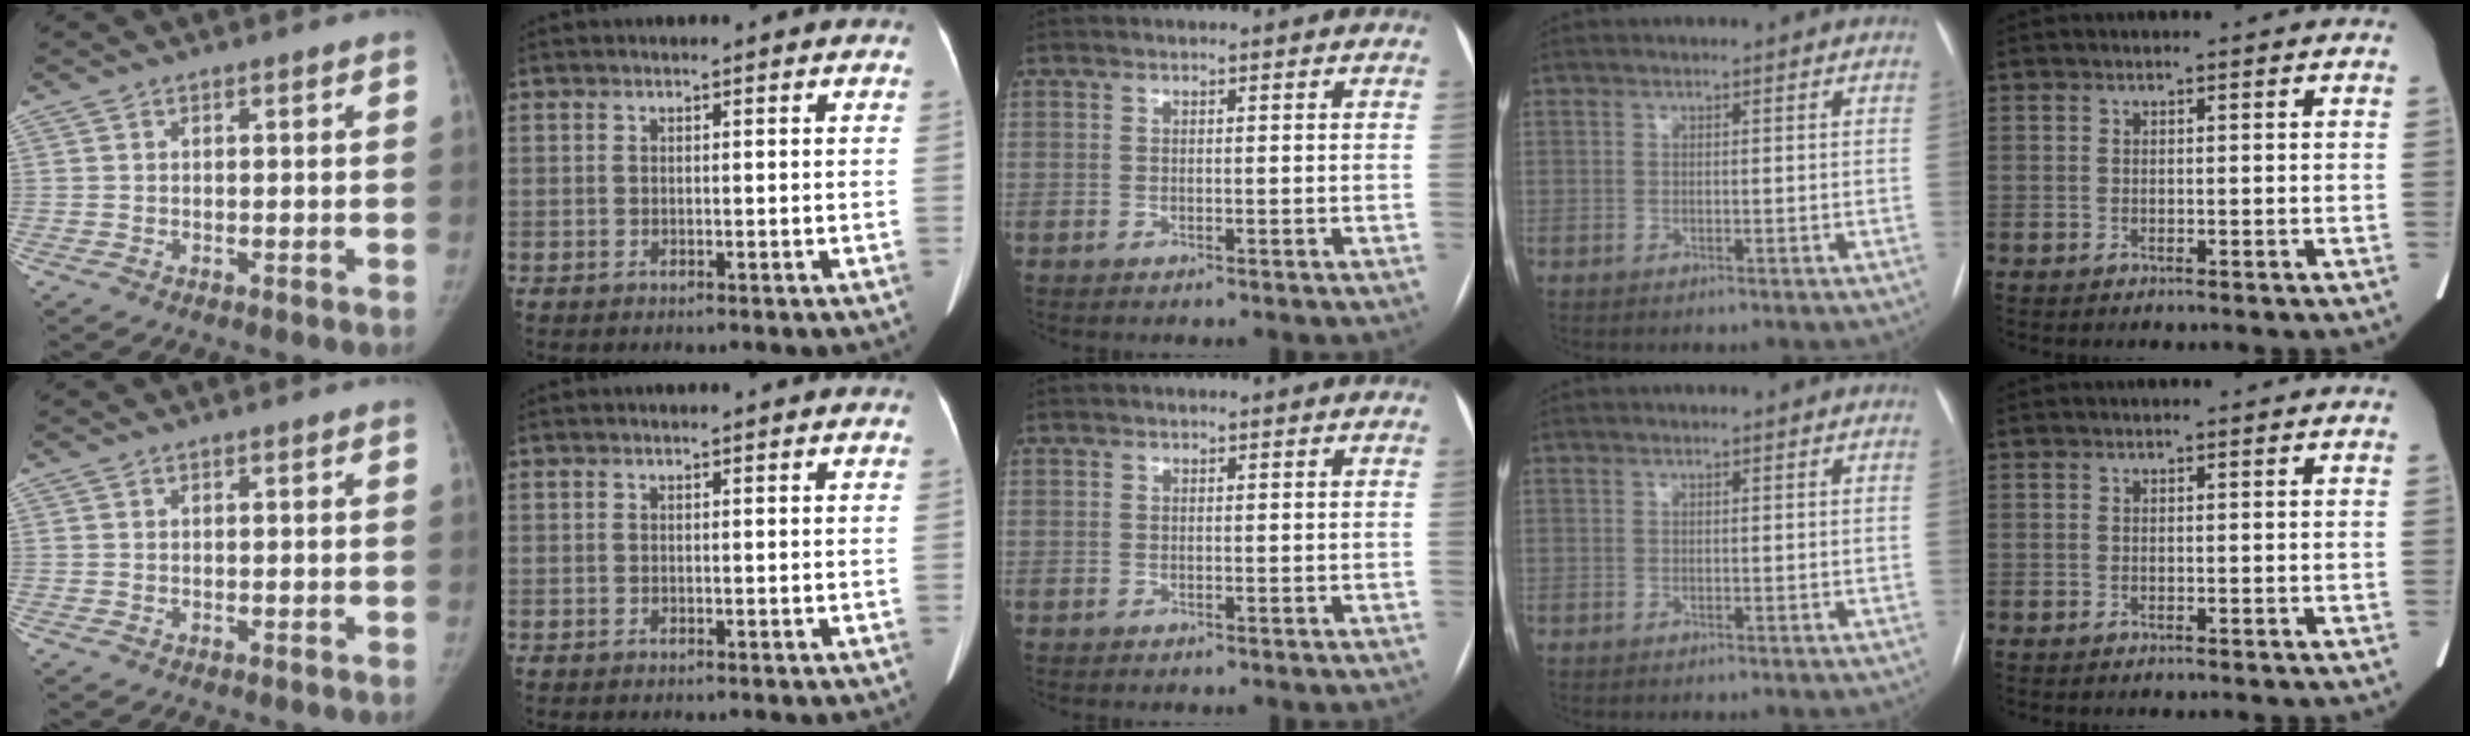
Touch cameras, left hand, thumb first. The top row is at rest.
{}